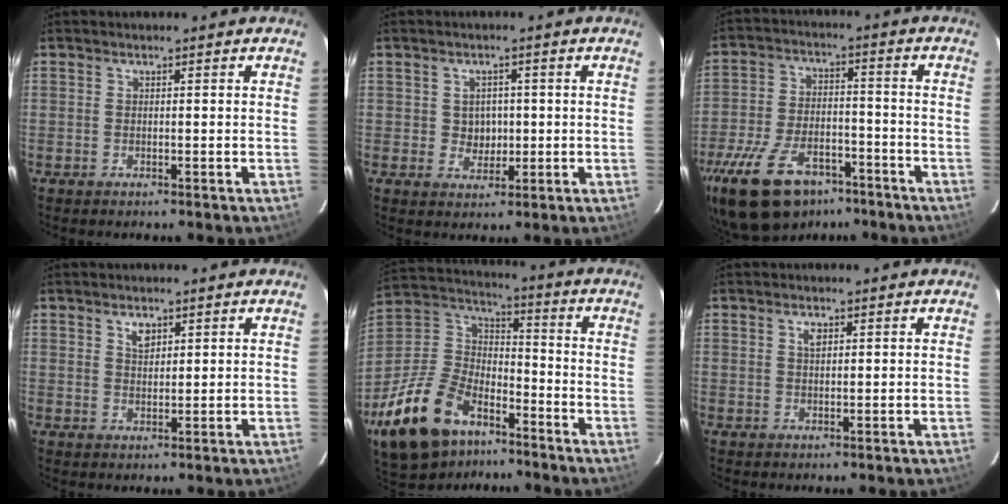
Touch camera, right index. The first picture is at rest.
{"total": 3.5, "force": [0.4, 3.3, 1.2], "torque": [-0.021, 0.009, 0.011]}
{"total": 21.2, "force": [-13.7, 11.1, 11.7], "torque": [-0.261, -0.020, -0.223]}
{"total": 2.7, "force": [1.5, 1.7, 1.5], "torque": [-0.022, 0.005, 0.027]}
{"total": 21.3, "force": [-13.1, 11.9, 11.8], "torque": [-0.270, 0.011, -0.229]}
{"total": 1.6, "force": [0.7, 0.9, 1.1], "torque": [-0.019, 0.004, 0.012]}